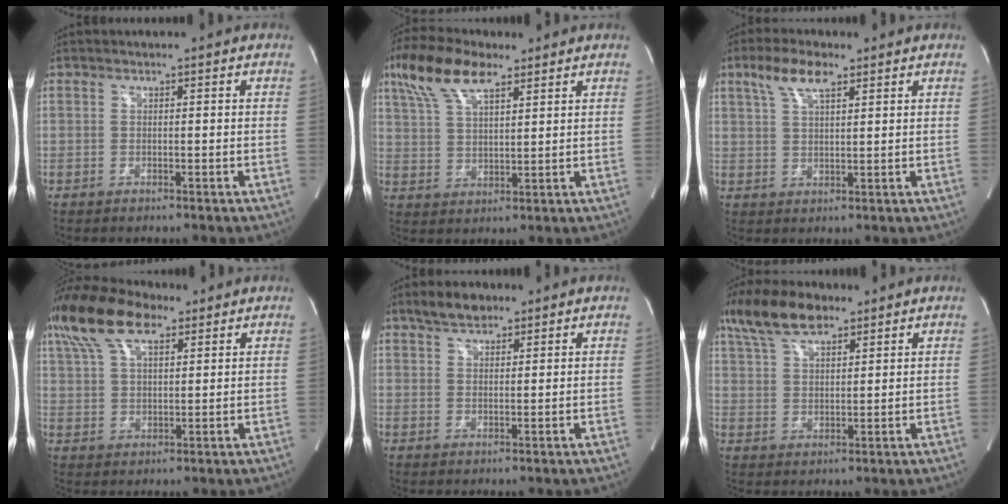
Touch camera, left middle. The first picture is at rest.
{"total": 10.3, "force": [6.5, 3.5, 7.2], "torque": [-0.154, 0.026, 0.129]}
{"total": 5.9, "force": [3.6, 1.7, 4.3], "torque": [-0.094, 0.015, 0.070]}
{"total": 12.5, "force": [8.1, 4.9, 8.2], "torque": [-0.176, 0.036, 0.155]}
{"total": 4.4, "force": [3.4, 2.0, 2.0], "torque": [-0.044, 0.012, 0.065]}
{"total": 9.7, "force": [7.1, 3.4, 5.7], "torque": [-0.118, 0.021, 0.136]}